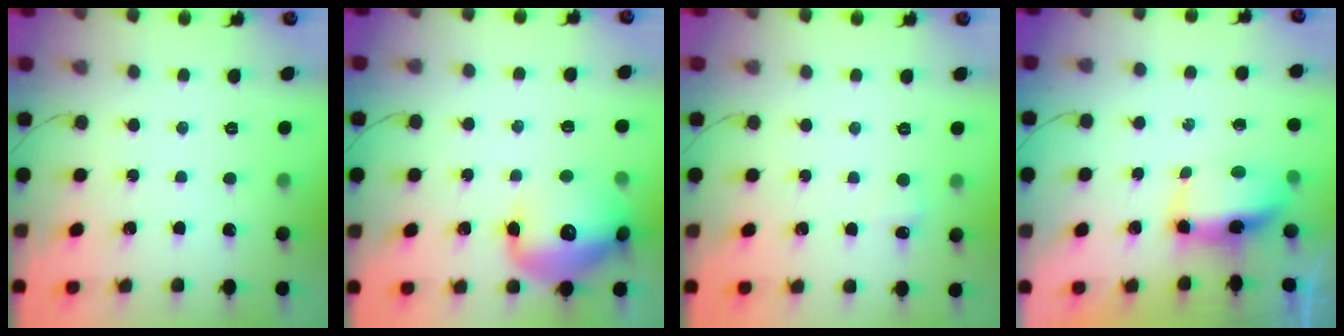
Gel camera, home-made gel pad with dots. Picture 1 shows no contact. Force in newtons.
{"total": 15.8, "press": 15.7, "slide": 2.0}
{"total": 5.1, "press": 4.8, "slide": 1.7}
{"total": 12.2, "press": 8.6, "slide": 8.6}